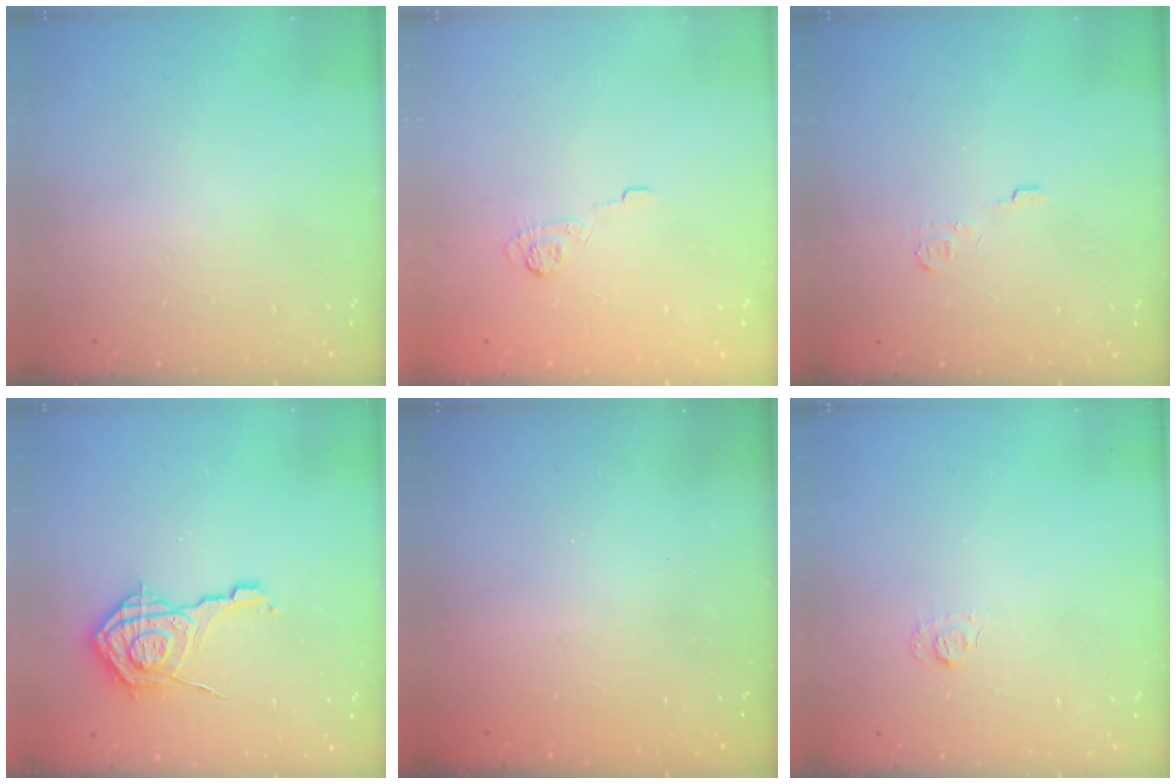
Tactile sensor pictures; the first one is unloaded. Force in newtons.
{"total": 4.5, "press": 4.2, "slide": 1.6}
{"total": 3.8, "press": 3.8, "slide": 0.5}
{"total": 13.6, "press": 13.5, "slide": 1.4}
{"total": 2.3, "press": 2.2, "slide": 0.8}
{"total": 5.5, "press": 5.4, "slide": 0.6}